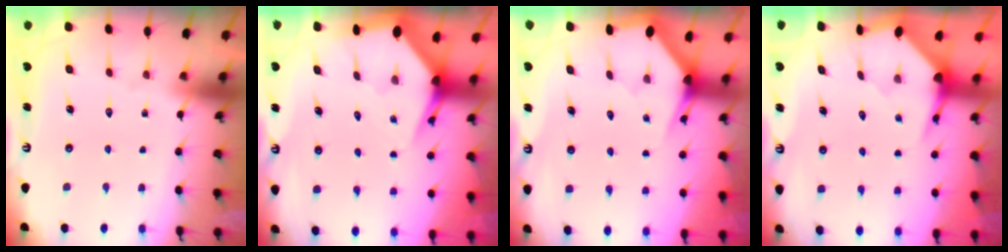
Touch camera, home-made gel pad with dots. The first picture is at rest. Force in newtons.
{"total": 3.9, "press": 3.9, "slide": 0.5}
{"total": 2.9, "press": 2.9, "slide": 0.1}
{"total": 3.6, "press": 3.6, "slide": 0.4}